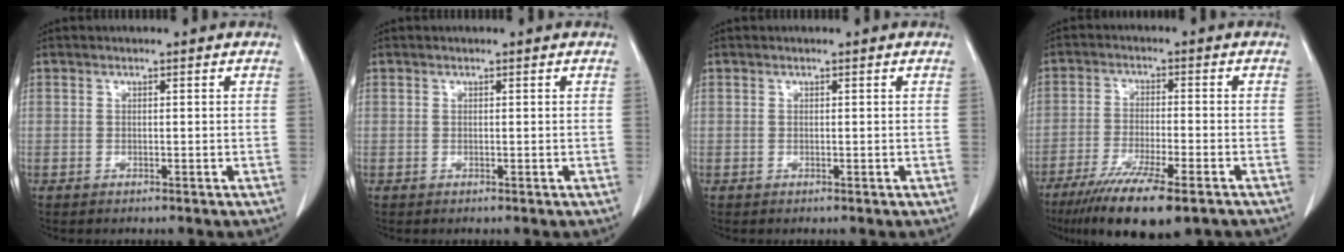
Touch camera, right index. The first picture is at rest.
{"total": 0.0}
{"total": 0.0}
{"total": 13.7, "force": [-9.7, 1.9, 9.4], "torque": [-0.154, -0.034, -0.154]}